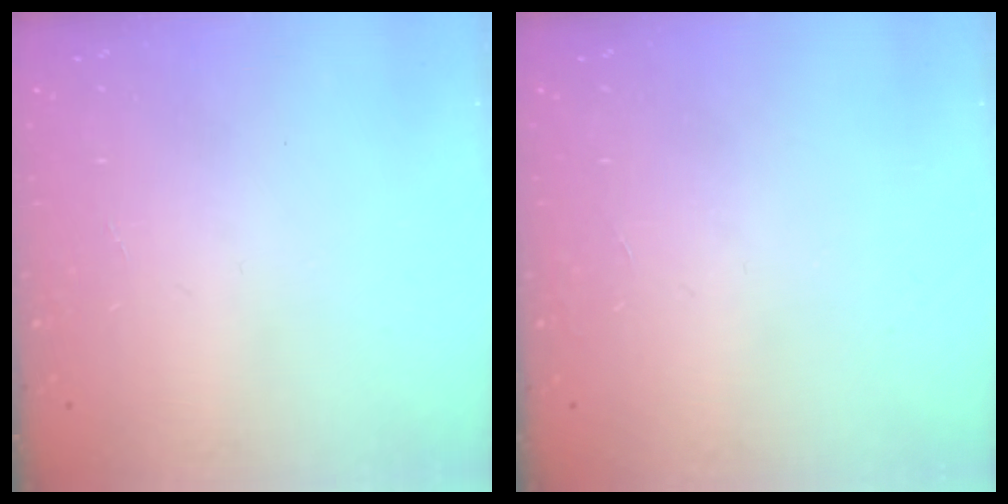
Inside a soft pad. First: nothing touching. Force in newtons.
{"total": 0.0}